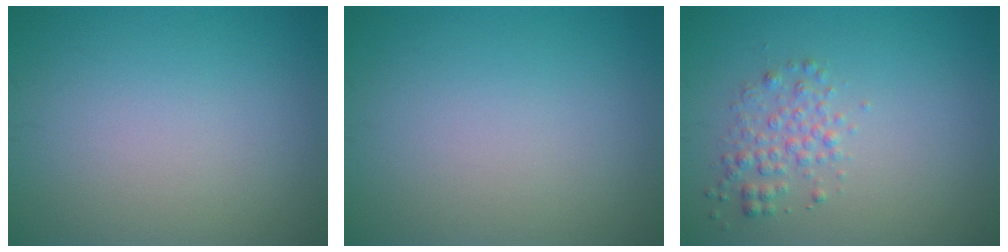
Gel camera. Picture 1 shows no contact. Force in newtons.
{"total": 0.0}
{"total": 2.2, "press": 2.2, "slide": 0.1}